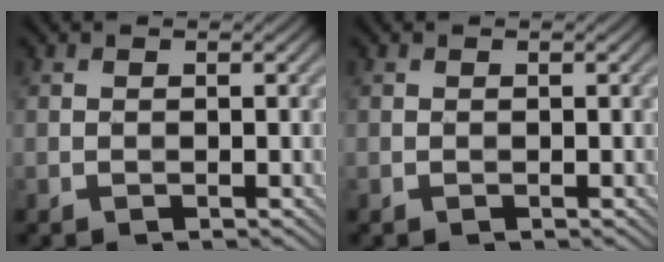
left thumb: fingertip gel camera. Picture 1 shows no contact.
{"total": 0.0}